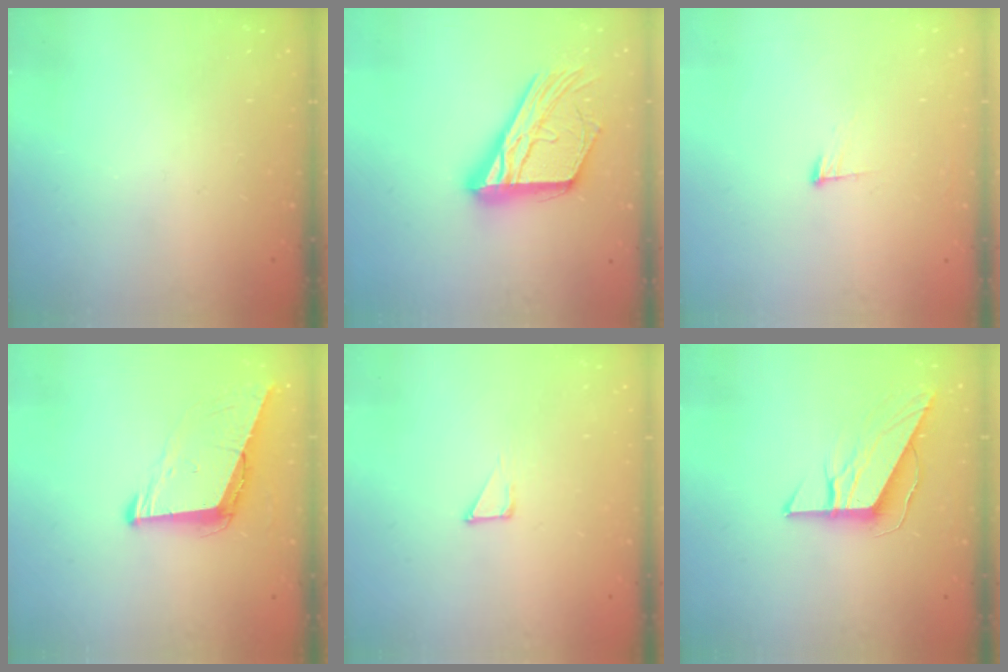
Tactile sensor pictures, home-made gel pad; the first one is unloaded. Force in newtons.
{"total": 21.6, "press": 21.5, "slide": 1.9}
{"total": 6.5, "press": 6.4, "slide": 1.4}
{"total": 8.3, "press": 7.8, "slide": 3.1}
{"total": 2.1, "press": 2.1, "slide": 0.1}
{"total": 9.1, "press": 9.1, "slide": 0.7}